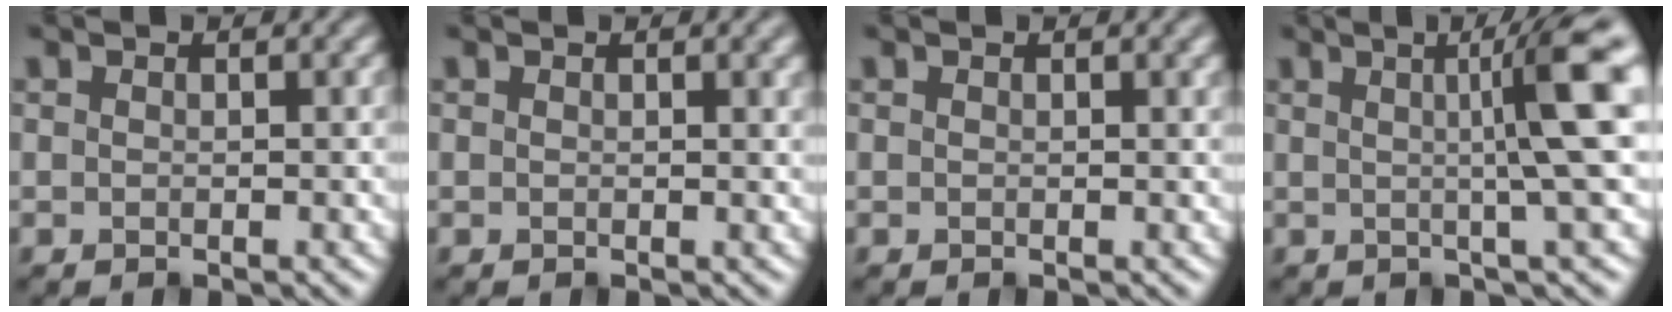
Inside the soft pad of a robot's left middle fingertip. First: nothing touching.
{"total": 2.1, "force": [1.2, 0.6, 1.6], "torque": [-0.014, 0.007, 0.017]}
{"total": 1.4, "force": [0.9, 0.3, 1.0], "torque": [-0.009, 0.005, 0.012]}
{"total": 7.7, "force": [1.5, 0.9, 7.5], "torque": [-0.089, 0.016, 0.018]}